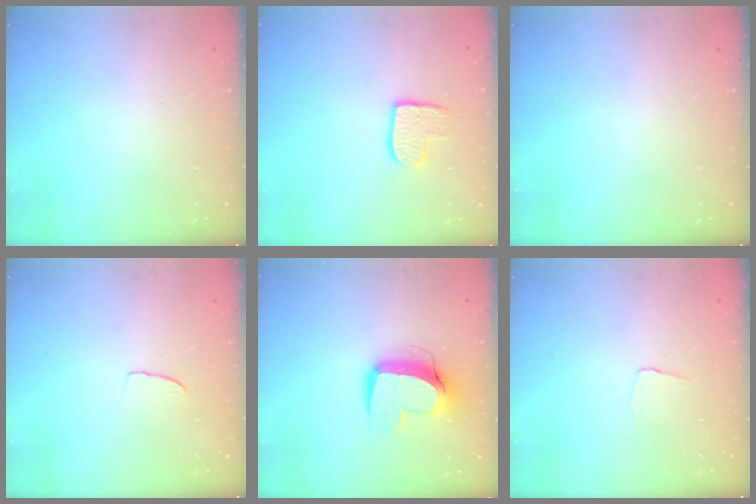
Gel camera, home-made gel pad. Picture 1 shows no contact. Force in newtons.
{"total": 9.1, "press": 9.0, "slide": 0.7}
{"total": 0.0}
{"total": 3.3, "press": 3.3, "slide": 0.3}
{"total": 12.3, "press": 12.2, "slide": 1.3}
{"total": 3.5, "press": 3.4, "slide": 0.2}